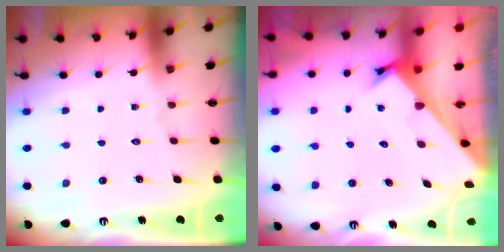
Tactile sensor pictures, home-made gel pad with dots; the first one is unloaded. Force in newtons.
{"total": 2.6, "press": 2.6, "slide": 0.3}